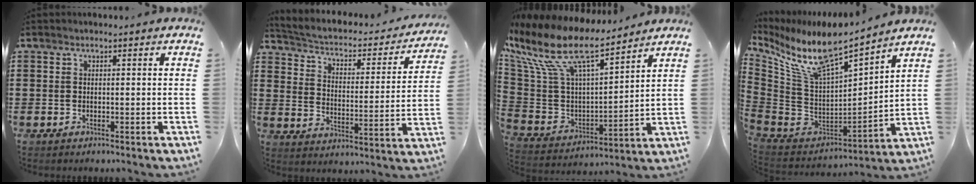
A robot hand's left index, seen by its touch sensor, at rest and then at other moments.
{"total": 2.5, "force": [1.7, 1.1, 1.4], "torque": [-0.042, -0.022, 0.018]}
{"total": 13.0, "force": [8.5, 4.0, 9.0], "torque": [-0.210, -0.049, 0.142]}
{"total": 10.6, "force": [7.9, 2.6, 6.6], "torque": [-0.168, -0.065, 0.134]}